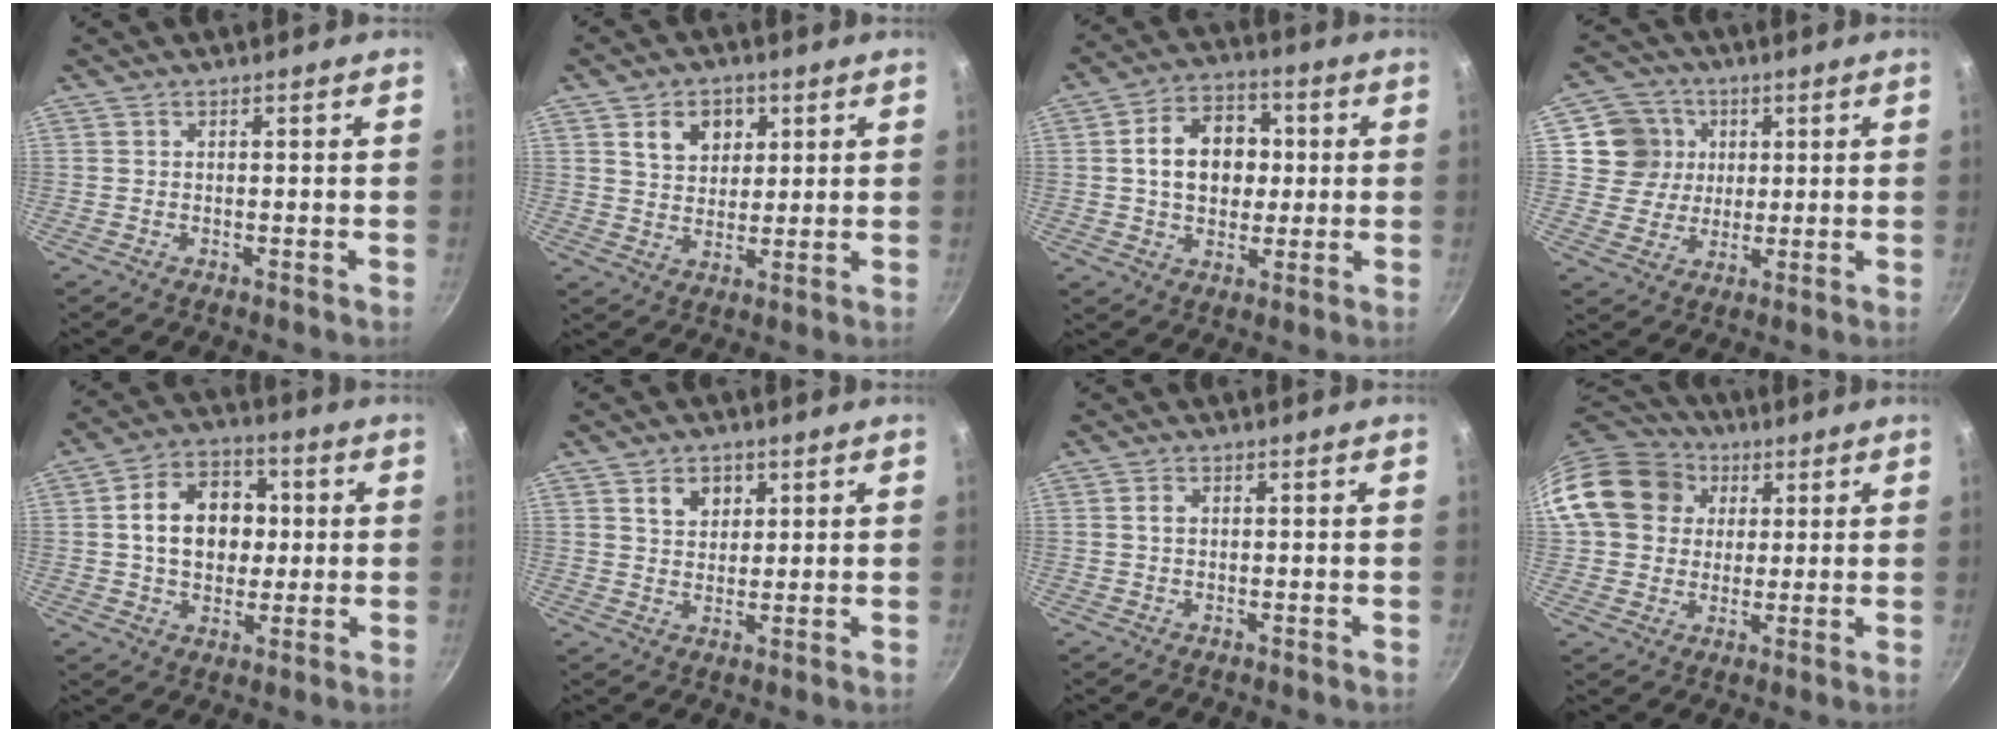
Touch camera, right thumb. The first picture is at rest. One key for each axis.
{"total": 9.0, "fx": 3.1, "fy": 6.7, "fz": 5.1, "tx": -0.060, "ty": 0.000, "tz": 0.050}
{"total": 12.6, "fx": 1.3, "fy": 9.6, "fz": 8.1, "tx": -0.095, "ty": 0.018, "tz": 0.011}
{"total": 9.4, "fx": 2.4, "fy": 8.8, "fz": 2.3, "tx": -0.004, "ty": 0.004, "tz": 0.037}
{"total": 13.6, "fx": 1.4, "fy": 10.3, "fz": 8.7, "tx": -0.105, "ty": 0.020, "tz": 0.014}
{"total": 5.0, "fx": 2.1, "fy": 3.9, "fz": 2.4, "tx": -0.015, "ty": -0.004, "tz": 0.035}
{"total": 1.4, "fx": 0.2, "fy": 1.1, "fz": 0.9, "tx": -0.015, "ty": 0.006, "tz": 0.004}
{"total": 16.6, "fx": 4.5, "fy": 14.0, "fz": 7.5, "tx": -0.121, "ty": 0.022, "tz": 0.073}